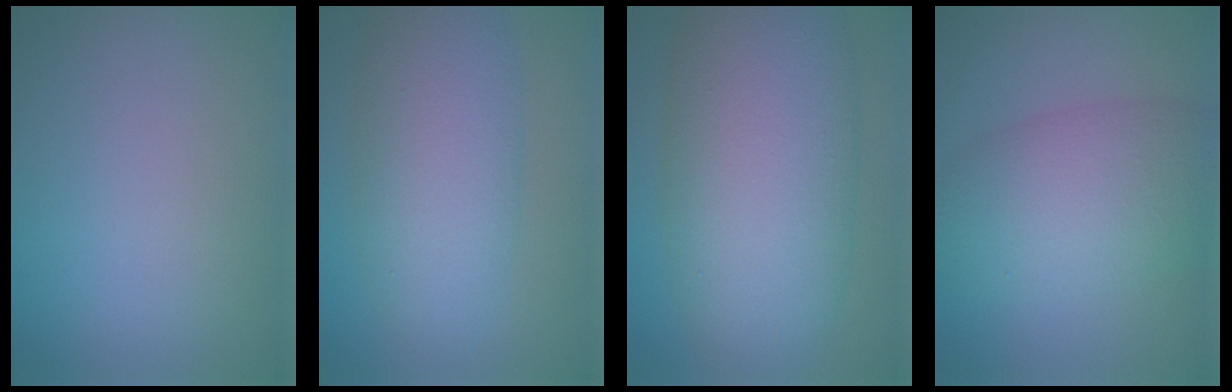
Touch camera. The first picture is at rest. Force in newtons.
{"total": 7.6, "press": 7.6, "slide": 0.1}
{"total": 13.3, "press": 13.3, "slide": 0.0}
{"total": 7.3, "press": 7.3, "slide": 0.3}